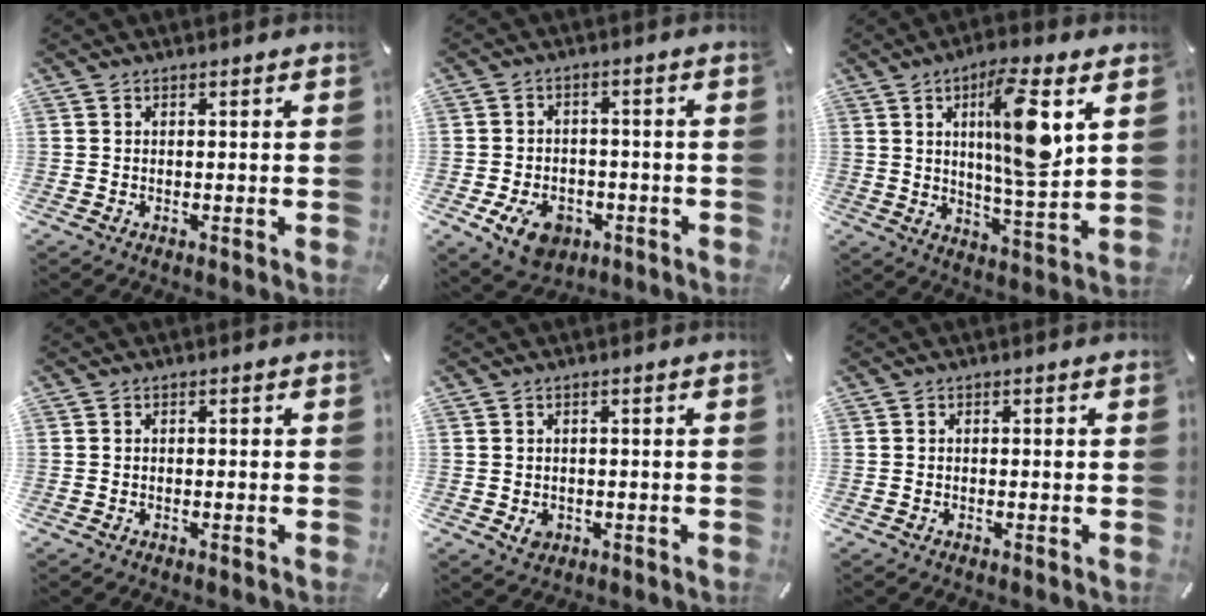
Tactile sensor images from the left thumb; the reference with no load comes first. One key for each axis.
{"total": 8.3, "fx": -3.8, "fy": 5.9, "fz": 4.6, "tx": -0.084, "ty": 0.018, "tz": -0.068}
{"total": 14.2, "fx": 4.6, "fy": 3.1, "fz": 13.1, "tx": -0.211, "ty": -0.009, "tz": 0.068}
{"total": 0.7, "fx": -0.5, "fy": 0.4, "fz": 0.4, "tx": -0.008, "ty": 0.001, "tz": -0.010}
{"total": 2.8, "fx": -0.7, "fy": 2.4, "fz": 1.3, "tx": -0.014, "ty": 0.001, "tz": -0.014}
{"total": 0.9, "fx": -0.3, "fy": 0.4, "fz": 0.7, "tx": -0.014, "ty": 0.001, "tz": -0.007}